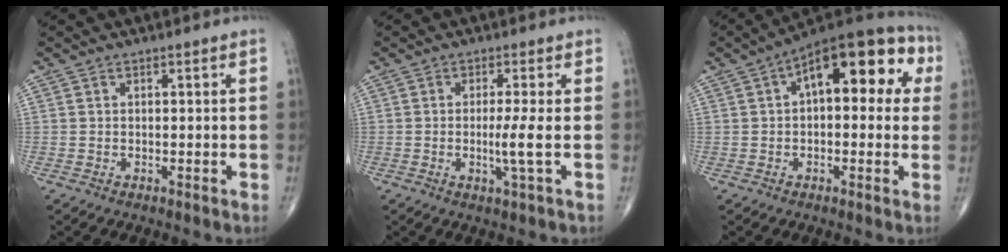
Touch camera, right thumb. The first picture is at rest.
{"total": 3.9, "force": [-0.5, -0.7, 3.8], "torque": [-0.085, -0.014, -0.012]}
{"total": 18.2, "force": [4.6, 8.7, 15.3], "torque": [-0.175, 0.035, 0.052]}